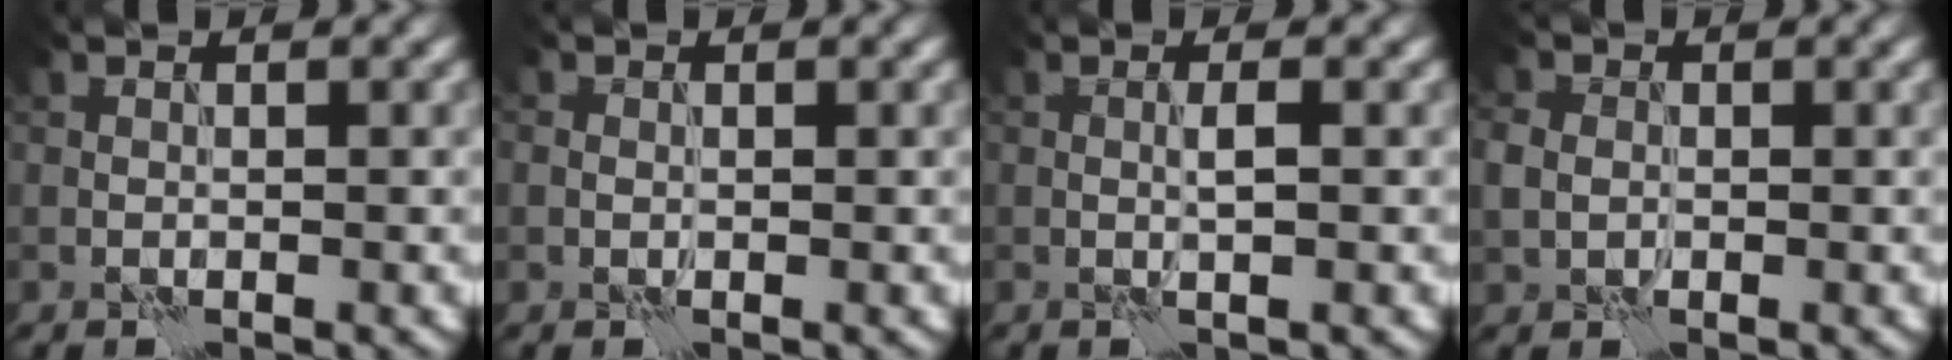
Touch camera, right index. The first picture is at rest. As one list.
[{"total": 0.9, "force": [0.0, 0.7, 0.5], "torque": [-0.009, 0.000, -0.001]}, {"total": 1.3, "force": [0.0, 0.0, 1.3], "torque": [-0.026, 0.002, 0.000]}, {"total": 2.5, "force": [0.0, 2.1, 1.4], "torque": [-0.034, 0.003, -0.002]}]